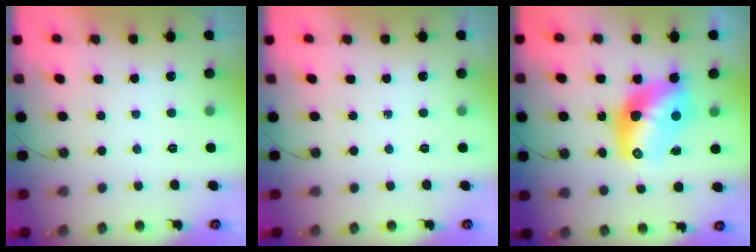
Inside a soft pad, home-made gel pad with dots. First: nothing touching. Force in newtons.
{"total": 0.0}
{"total": 13.6, "press": 13.5, "slide": 1.2}